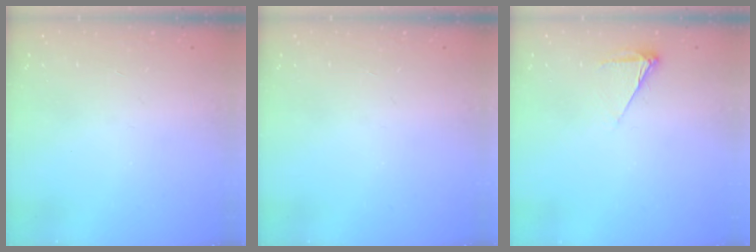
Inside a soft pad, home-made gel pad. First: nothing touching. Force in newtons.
{"total": 0.0}
{"total": 4.6, "press": 4.6, "slide": 0.7}